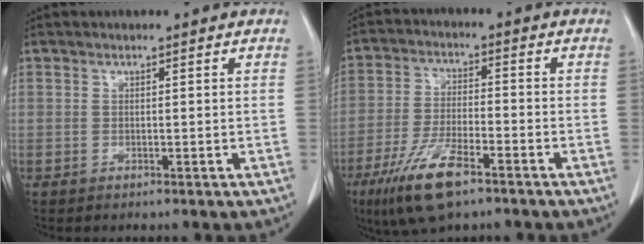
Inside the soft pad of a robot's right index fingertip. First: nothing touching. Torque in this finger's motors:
{"motor_torque": [-0.17, -0.09, 0.07, 0.00]}